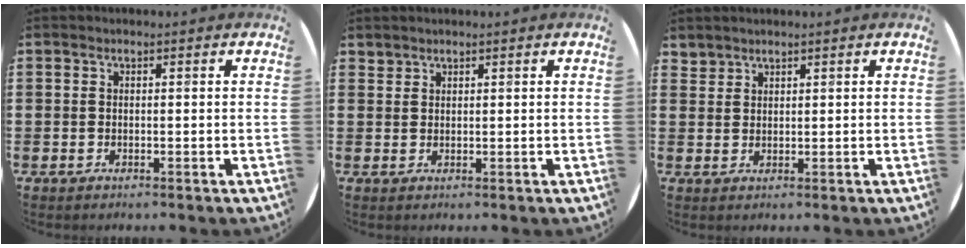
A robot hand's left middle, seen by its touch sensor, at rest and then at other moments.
{"total": 1.2, "force": [1.2, 0.3, -0.3], "torque": [0.003, 0.002, 0.024]}
{"total": 1.7, "force": [1.6, 0.5, -0.2], "torque": [0.001, 0.001, 0.033]}